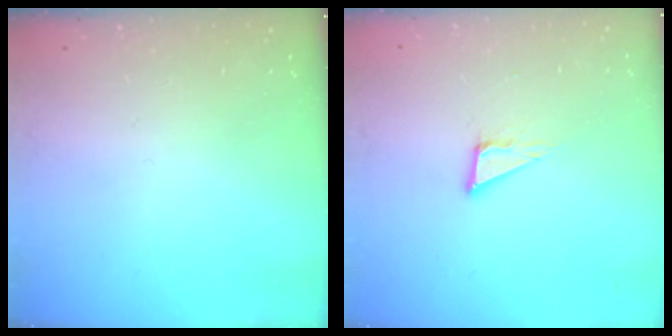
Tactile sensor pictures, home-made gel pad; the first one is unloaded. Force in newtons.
{"total": 5.9, "press": 5.8, "slide": 1.3}